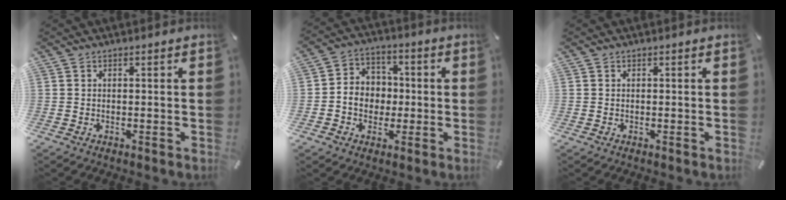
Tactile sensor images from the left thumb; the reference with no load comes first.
{"total": 7.4, "force": [-1.6, 6.7, 2.6], "torque": [-0.058, 0.020, -0.030]}
{"total": 0.0}